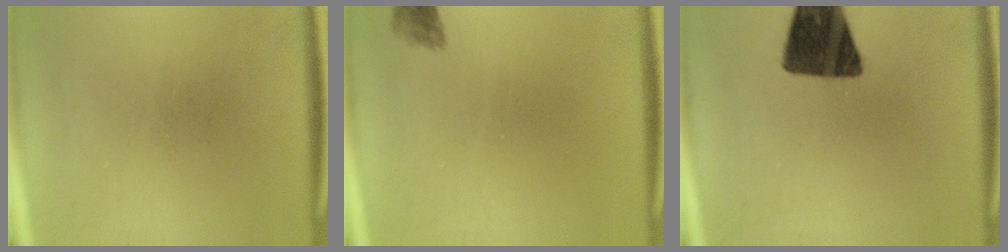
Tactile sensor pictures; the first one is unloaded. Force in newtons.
{"total": 1.7}
{"total": 14.8}